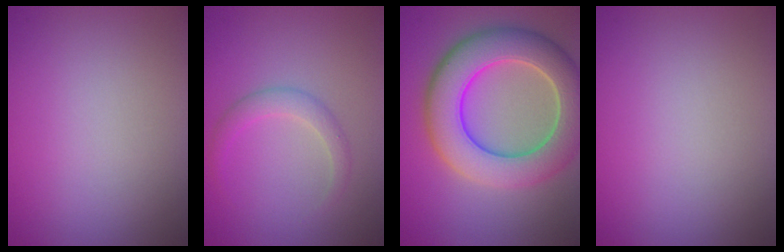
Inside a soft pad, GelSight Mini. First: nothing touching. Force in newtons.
{"total": 1.9, "press": 1.9, "slide": 0.1}
{"total": 9.3, "press": 9.3, "slide": 0.8}
{"total": 0.0}